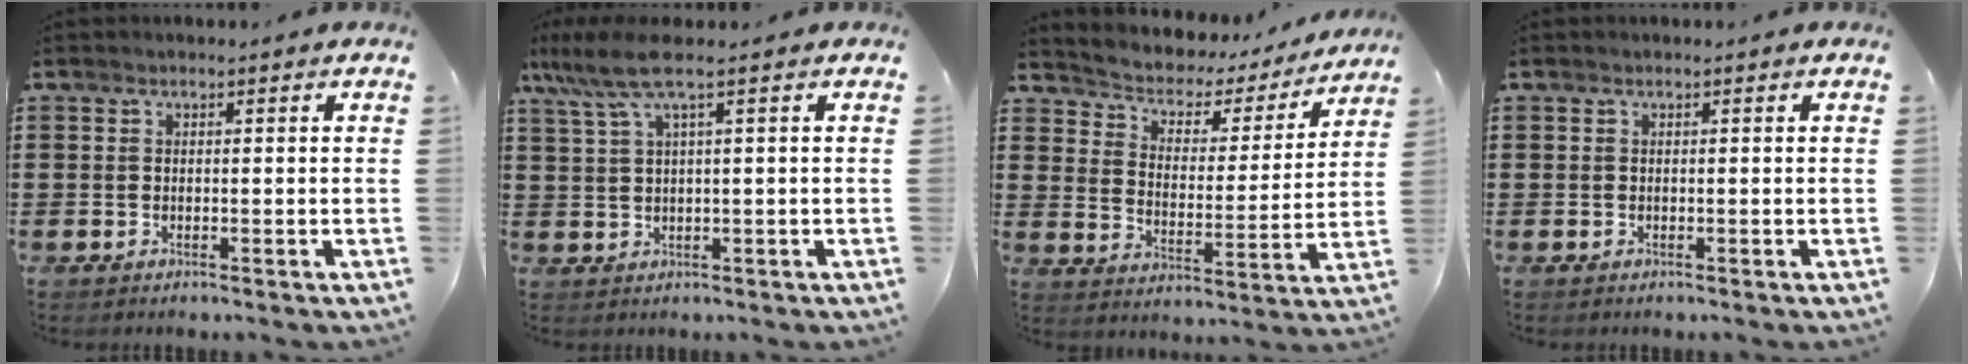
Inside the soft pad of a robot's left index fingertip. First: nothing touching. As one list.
[{"total": 5.8, "force": [2.3, 0.8, 5.3], "torque": [-0.123, -0.006, 0.034]}, {"total": 3.5, "force": [2.9, 1.7, 0.7], "torque": [-0.038, -0.026, 0.040]}, {"total": 0.0}]